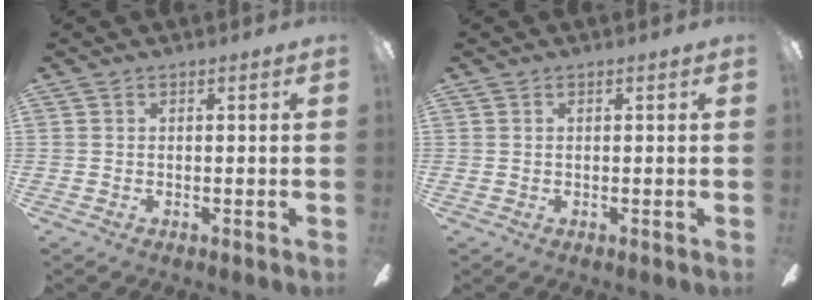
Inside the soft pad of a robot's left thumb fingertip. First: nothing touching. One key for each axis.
{"total": 0.0}